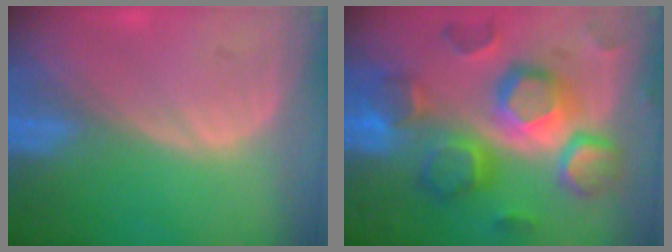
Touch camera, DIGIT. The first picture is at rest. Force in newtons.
{"total": 12.3, "press": 12.3, "slide": 1.0}